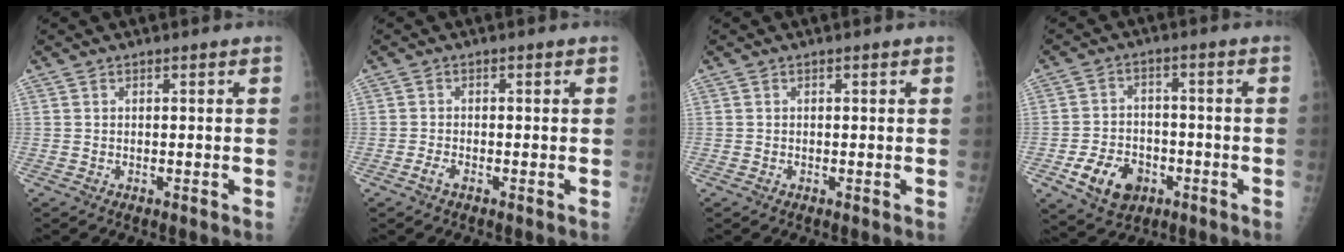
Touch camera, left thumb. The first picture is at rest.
{"total": 1.5, "force": [-0.9, 0.6, 1.1], "torque": [-0.025, 0.004, -0.019]}
{"total": 0.0}
{"total": 9.9, "force": [-4.1, 7.2, 5.3], "torque": [-0.070, 0.021, -0.063]}